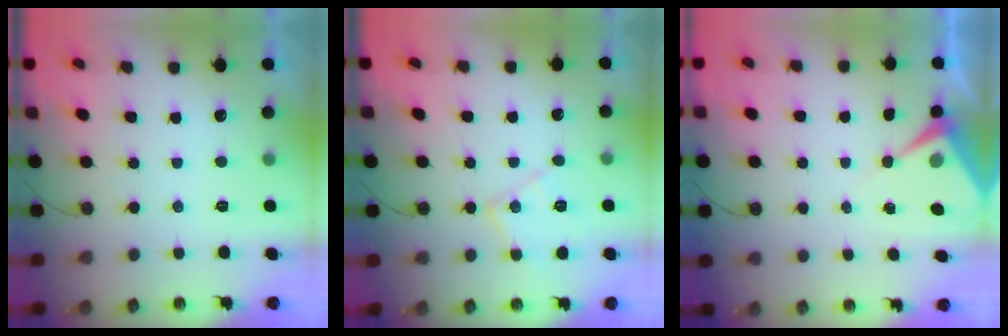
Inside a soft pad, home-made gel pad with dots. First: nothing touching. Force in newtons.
{"total": 10.6, "press": 10.6, "slide": 0.6}
{"total": 6.3, "press": 6.3, "slide": 0.7}